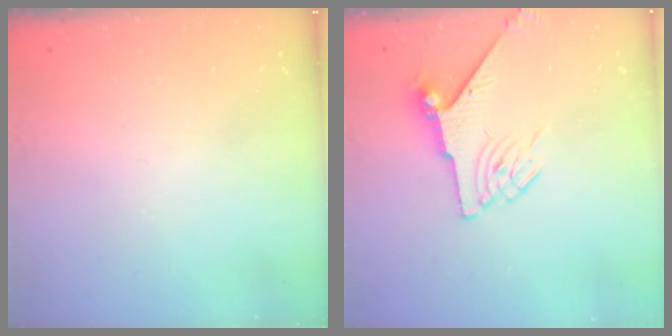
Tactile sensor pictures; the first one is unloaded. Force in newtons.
{"total": 6.8, "press": 6.7, "slide": 0.9}